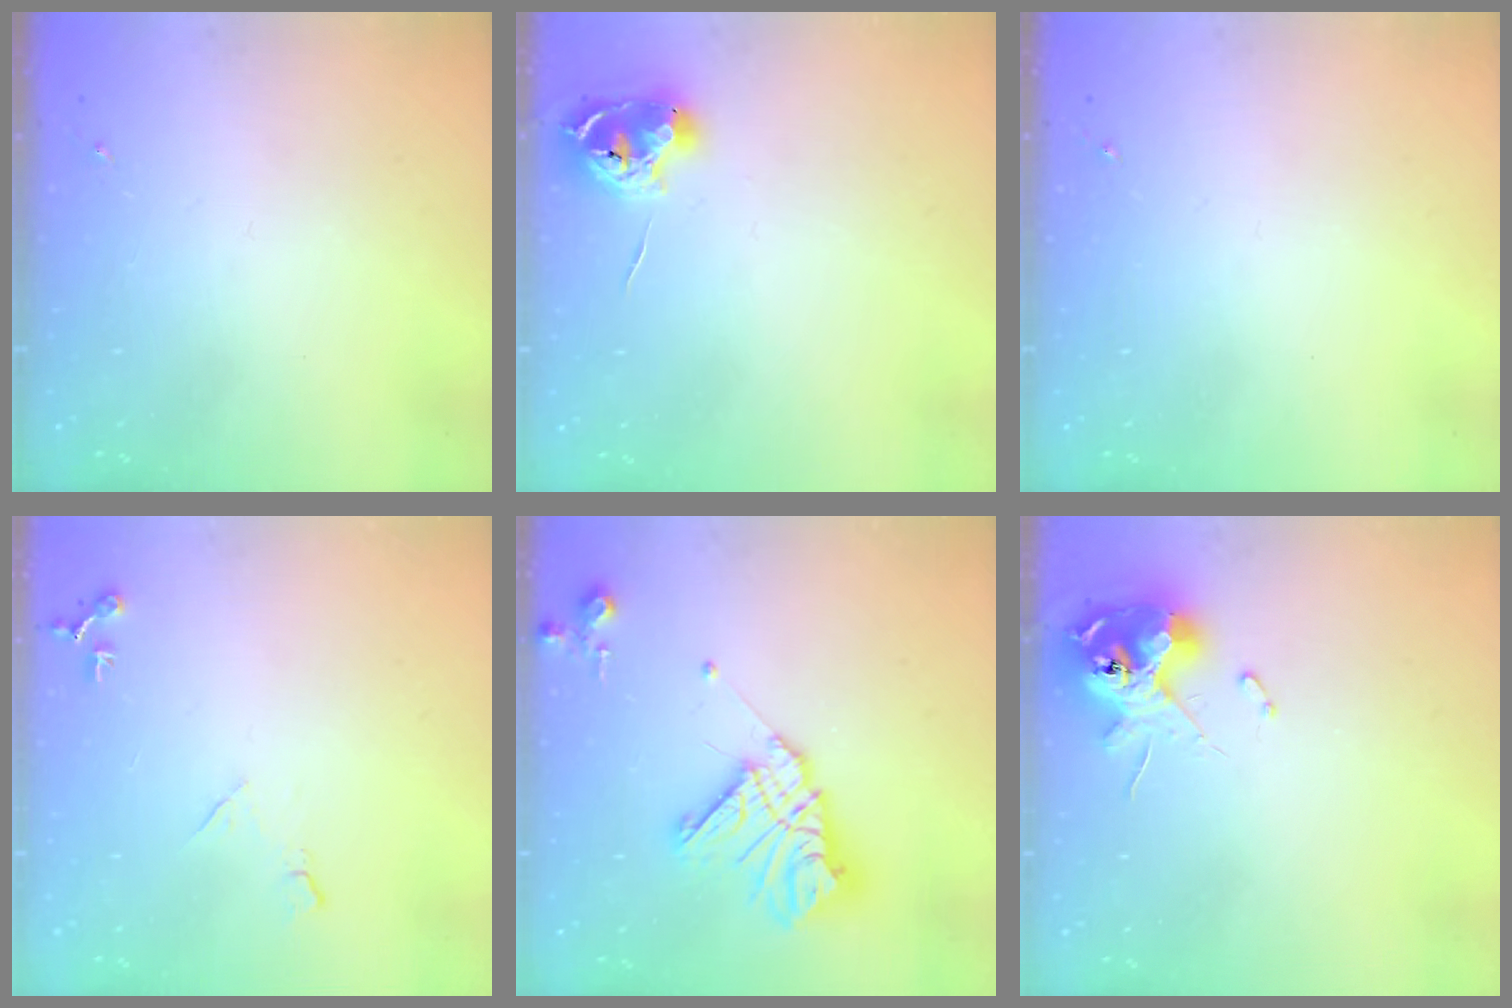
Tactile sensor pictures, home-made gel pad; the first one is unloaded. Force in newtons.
{"total": 9.6, "press": 9.6, "slide": 0.6}
{"total": 0.0}
{"total": 7.0, "press": 7.0, "slide": 0.8}
{"total": 14.7, "press": 14.6, "slide": 1.4}
{"total": 12.4, "press": 12.2, "slide": 1.8}